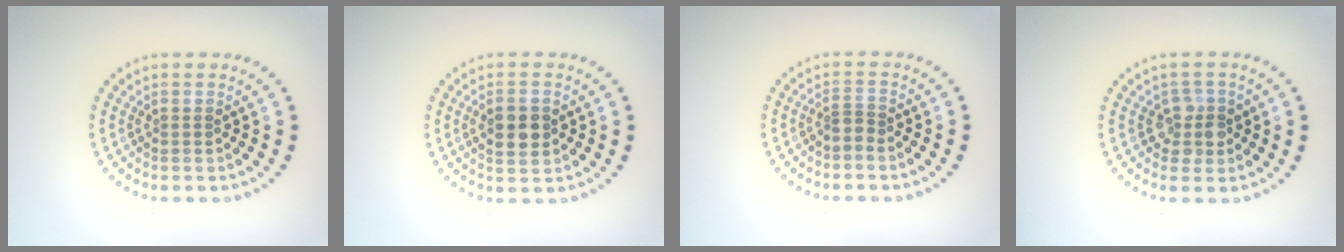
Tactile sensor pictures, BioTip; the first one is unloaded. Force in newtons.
{"total": 2.9, "press": 2.9, "slide": 0.1}
{"total": 1.1, "press": 0.6, "slide": 0.9}
{"total": 2.2, "press": 2.0, "slide": 0.9}